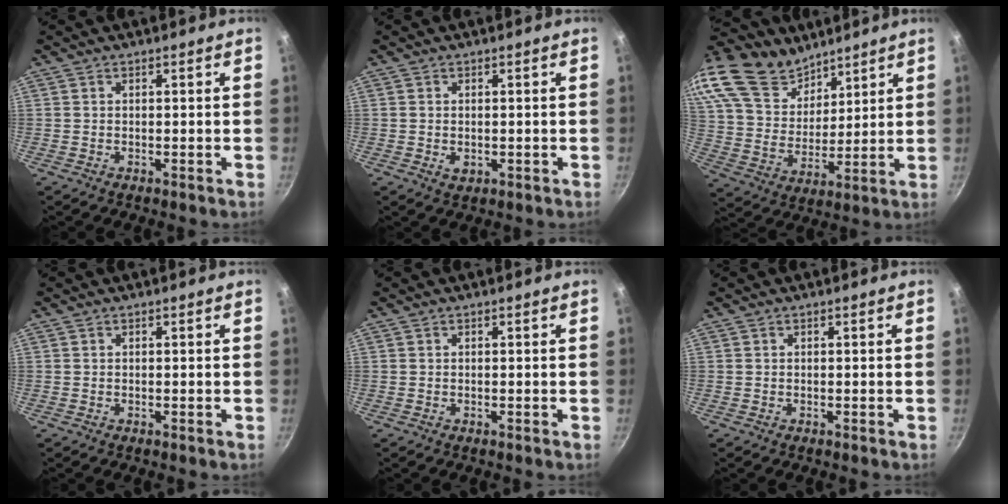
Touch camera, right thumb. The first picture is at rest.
{"total": 1.8, "force": [-0.2, 1.3, 1.2], "torque": [-0.019, -0.003, -0.001]}
{"total": 25.6, "force": [17.6, 15.2, 10.7], "torque": [-0.218, -0.037, 0.336]}
{"total": 0.0}
{"total": 0.0}
{"total": 0.0}